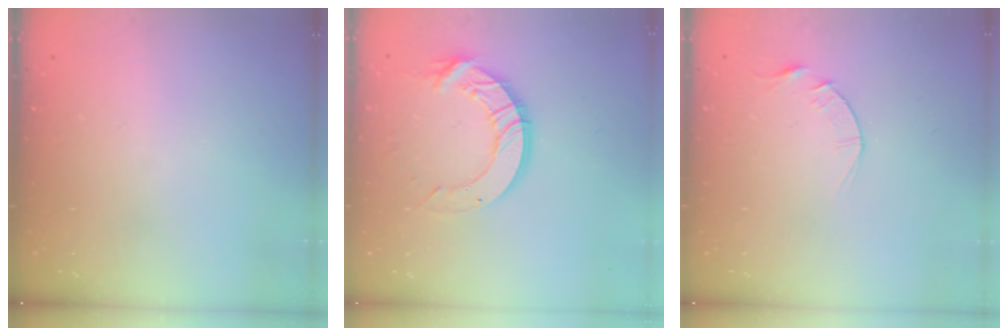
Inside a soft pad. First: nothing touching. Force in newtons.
{"total": 11.6, "press": 11.6, "slide": 1.2}
{"total": 3.9, "press": 3.9, "slide": 0.5}